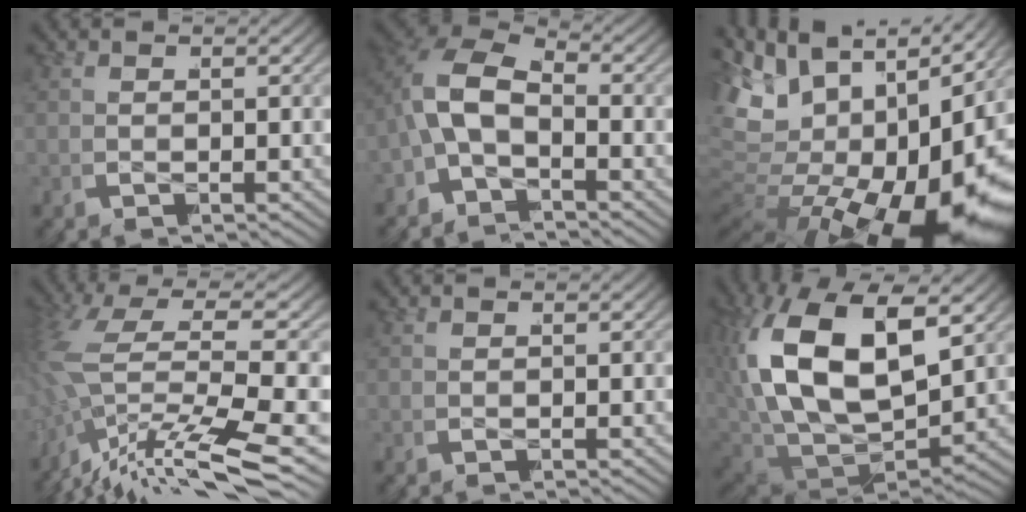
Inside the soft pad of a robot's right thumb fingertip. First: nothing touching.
{"total": 8.2, "force": [-1.4, 5.9, 5.5], "torque": [-0.120, -0.009, -0.038]}
{"total": 20.7, "force": [-0.8, 14.0, 15.2], "torque": [-0.292, -0.035, 0.002]}
{"total": 7.1, "force": [-2.2, 2.7, 6.2], "torque": [-0.151, -0.011, -0.022]}
{"total": 0.0}
{"total": 15.7, "force": [0.9, 10.8, 11.4], "torque": [-0.276, -0.036, 0.030]}